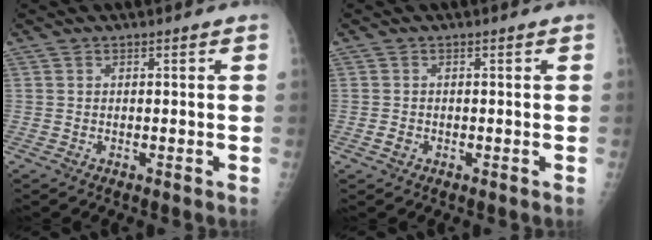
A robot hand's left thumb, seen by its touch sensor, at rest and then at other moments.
{"total": 1.0, "force": [-0.1, 0.9, 0.5], "torque": [-0.005, 0.001, -0.001]}